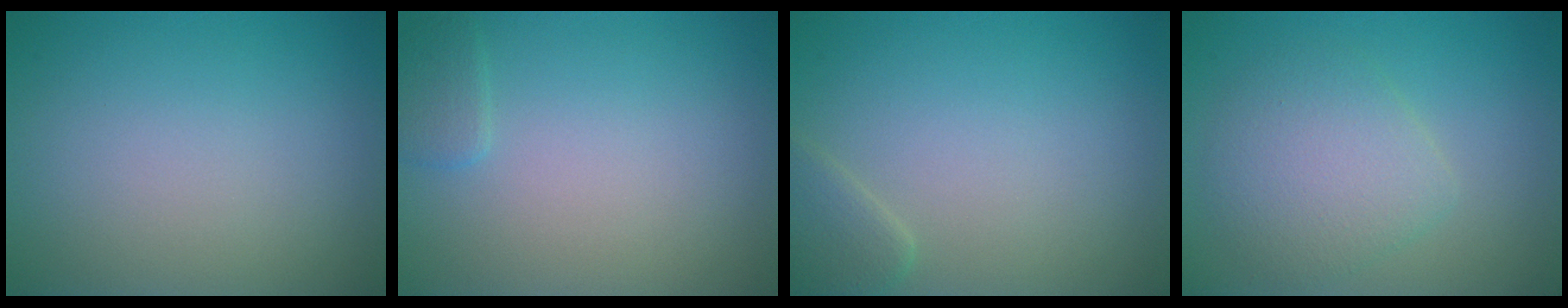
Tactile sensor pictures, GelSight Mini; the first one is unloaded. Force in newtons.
{"total": 1.2, "press": 1.2, "slide": 0.1}
{"total": 1.9, "press": 1.9, "slide": 0.1}
{"total": 3.9, "press": 3.9, "slide": 0.2}